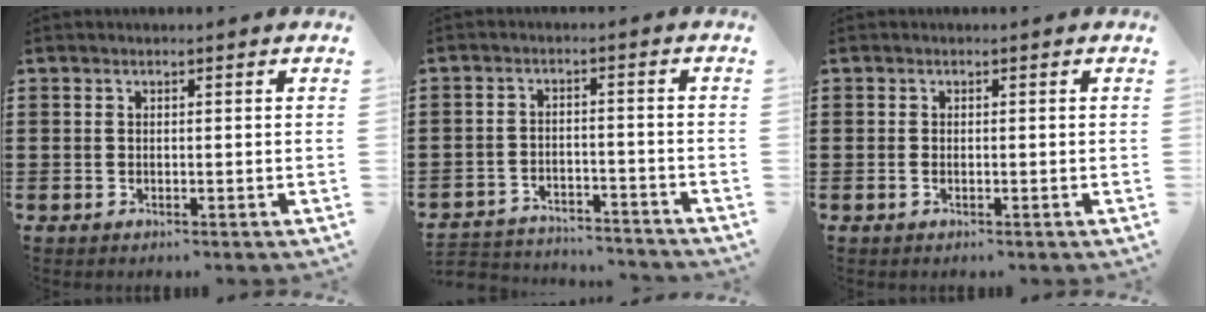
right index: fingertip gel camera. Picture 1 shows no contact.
{"total": 4.0, "force": [-3.9, 0.4, 0.3], "torque": [-0.018, -0.001, -0.084]}
{"total": 0.5, "force": [-0.3, -0.1, 0.5], "torque": [-0.012, -0.008, -0.002]}